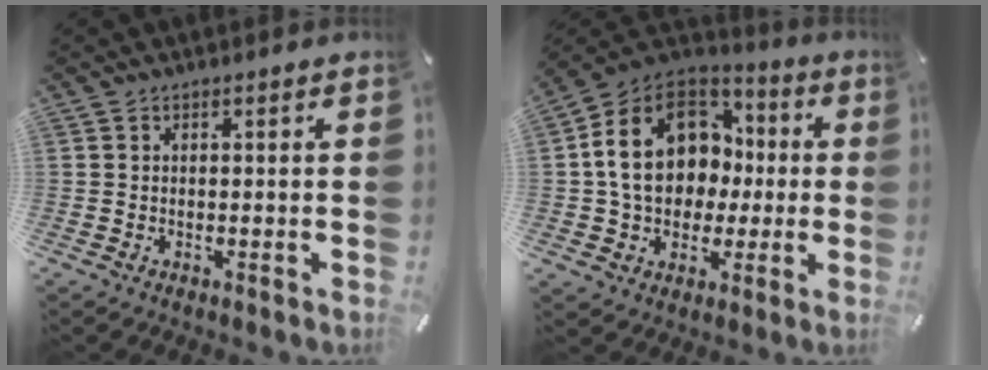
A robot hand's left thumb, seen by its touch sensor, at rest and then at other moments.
{"total": 18.5, "force": [1.1, 15.0, 10.8], "torque": [-0.209, 0.020, 0.026]}